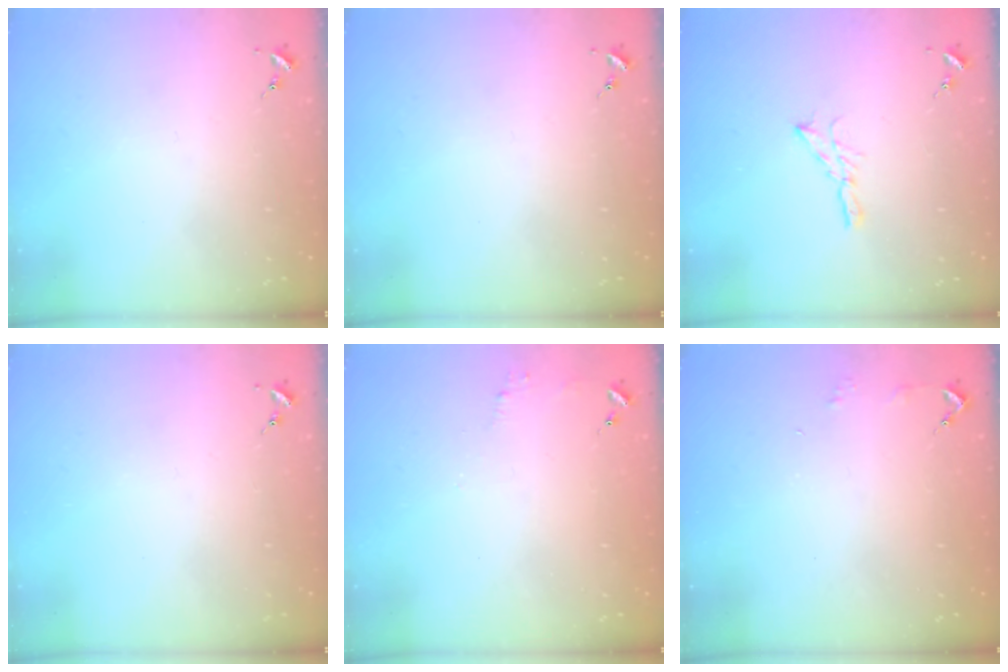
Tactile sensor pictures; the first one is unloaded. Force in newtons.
{"total": 0.0}
{"total": 5.3, "press": 5.3, "slide": 0.2}
{"total": 0.0}
{"total": 4.8, "press": 4.8, "slide": 0.4}
{"total": 2.9, "press": 2.8, "slide": 0.3}